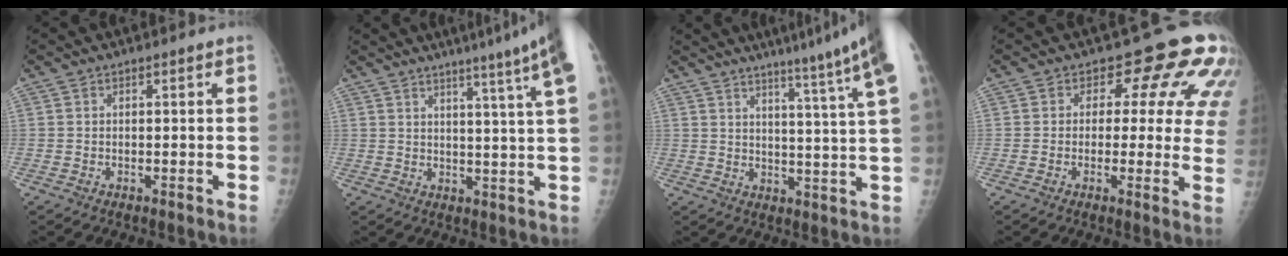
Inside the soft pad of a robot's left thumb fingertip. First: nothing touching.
{"total": 13.4, "force": [9.2, -1.2, 9.7], "torque": [-0.128, -0.047, 0.103]}
{"total": 15.4, "force": [10.8, -0.9, 10.9], "torque": [-0.142, -0.064, 0.131]}
{"total": 12.8, "force": [6.0, 7.2, 8.8], "torque": [-0.055, -0.022, 0.044]}